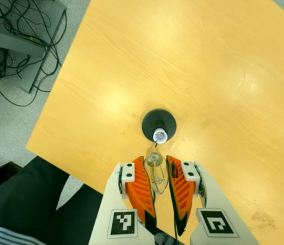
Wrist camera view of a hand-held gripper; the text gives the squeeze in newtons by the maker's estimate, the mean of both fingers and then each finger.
{"total": 22.6, "left": 27.3, "right": 17.8}